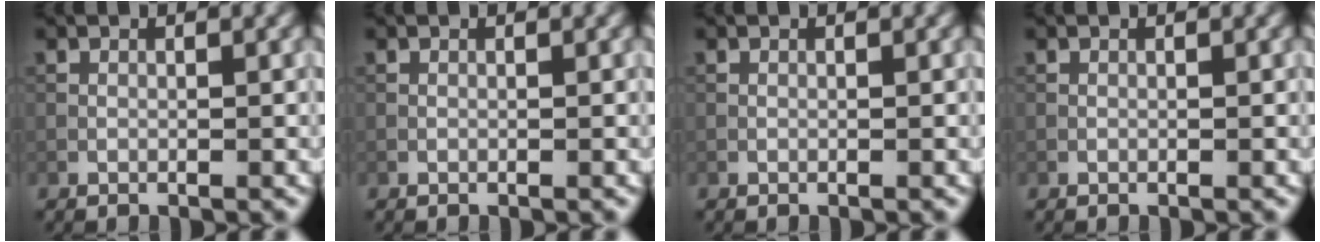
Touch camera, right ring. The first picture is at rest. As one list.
[{"total": 0.0}, {"total": 0.0}, {"total": 0.0}]